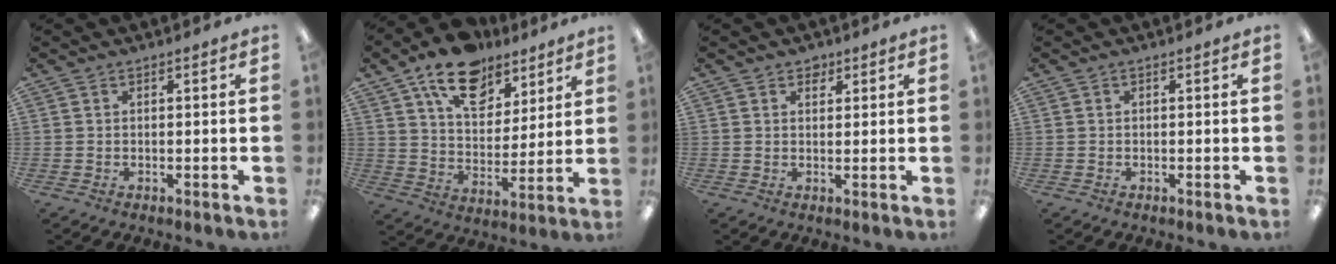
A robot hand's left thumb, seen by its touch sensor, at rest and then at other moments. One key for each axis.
{"total": 15.9, "fx": 11.1, "fy": 8.8, "fz": 7.4, "tx": -0.118, "ty": -0.056, "tz": 0.200}
{"total": 2.1, "fx": 1.5, "fy": 1.3, "fz": 0.4, "tx": 0.006, "ty": -0.007, "tz": 0.025}
{"total": 0.0}